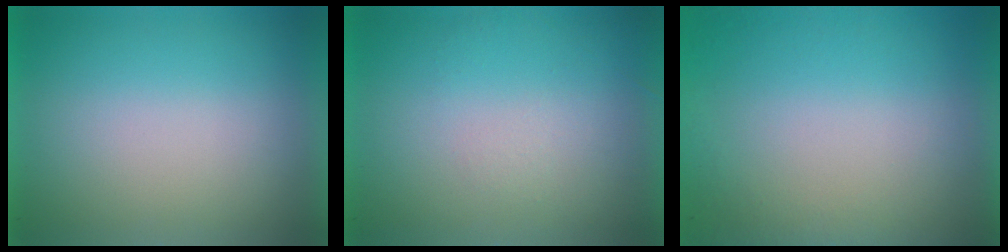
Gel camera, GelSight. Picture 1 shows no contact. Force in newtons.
{"total": 1.3}
{"total": 4.9}